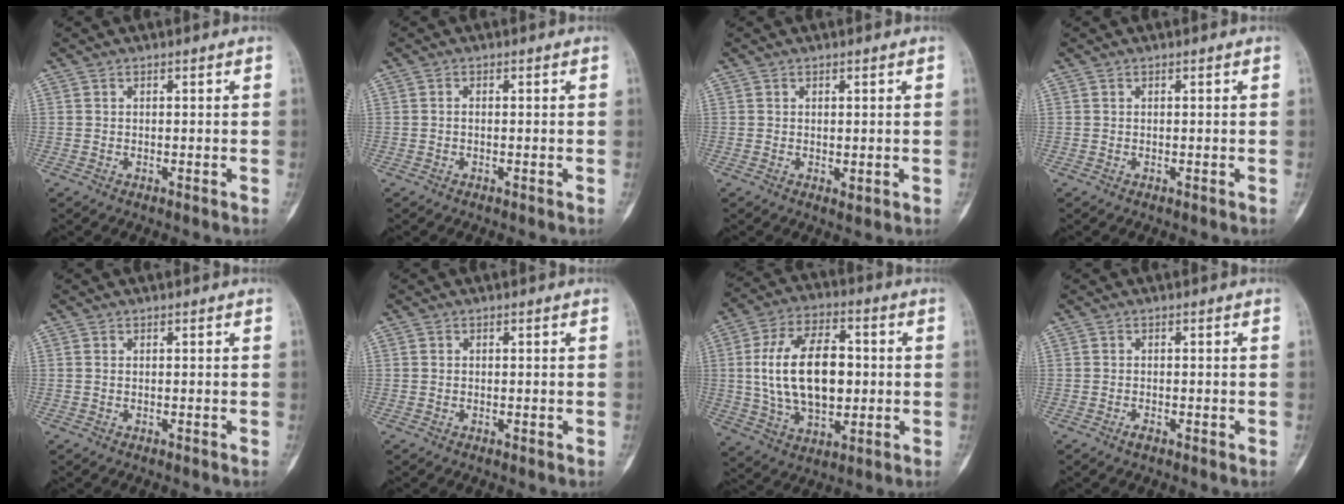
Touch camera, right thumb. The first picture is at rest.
{"total": 0.6, "force": [-0.2, 0.3, 0.4], "torque": [-0.009, 0.001, -0.006]}
{"total": 1.1, "force": [0.0, 0.7, 0.9], "torque": [-0.013, -0.004, 0.003]}
{"total": 0.0}
{"total": 0.0}
{"total": 0.6, "force": [0.0, 0.5, 0.3], "torque": [-0.006, 0.000, -0.001]}
{"total": 18.6, "force": [0.8, 10.8, 15.1], "torque": [-0.249, 0.012, 0.018]}
{"total": 1.3, "force": [-0.7, 0.6, 0.9], "torque": [-0.017, 0.000, -0.015]}